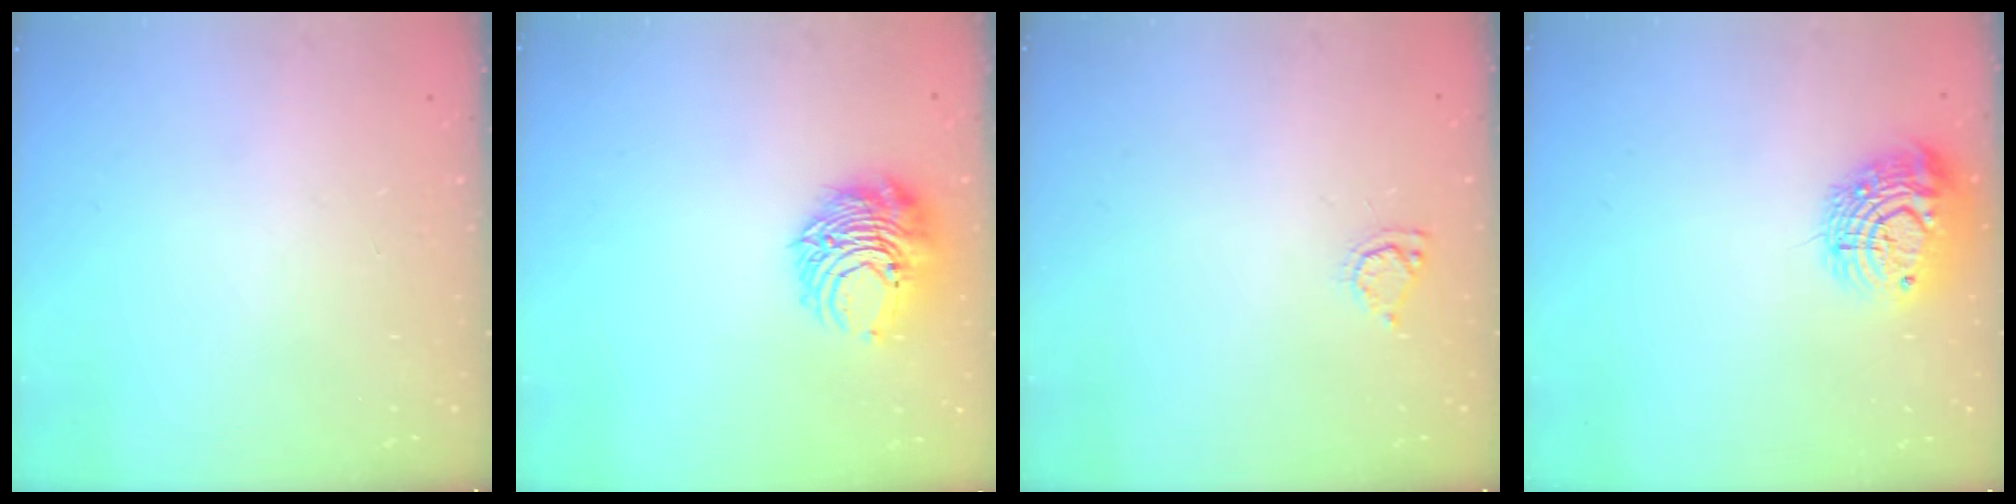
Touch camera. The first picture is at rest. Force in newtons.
{"total": 9.2, "press": 9.2, "slide": 0.8}
{"total": 5.0, "press": 5.0, "slide": 0.5}
{"total": 12.7, "press": 12.7, "slide": 1.0}